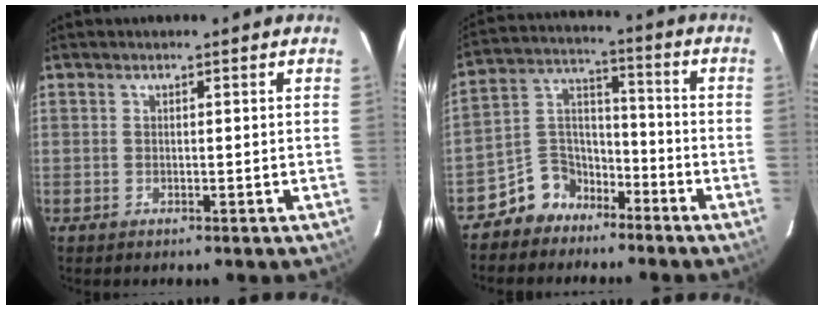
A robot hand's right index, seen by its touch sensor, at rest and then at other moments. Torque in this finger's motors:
{"motor_torque": [0.16, -0.62, -0.13, -0.09]}